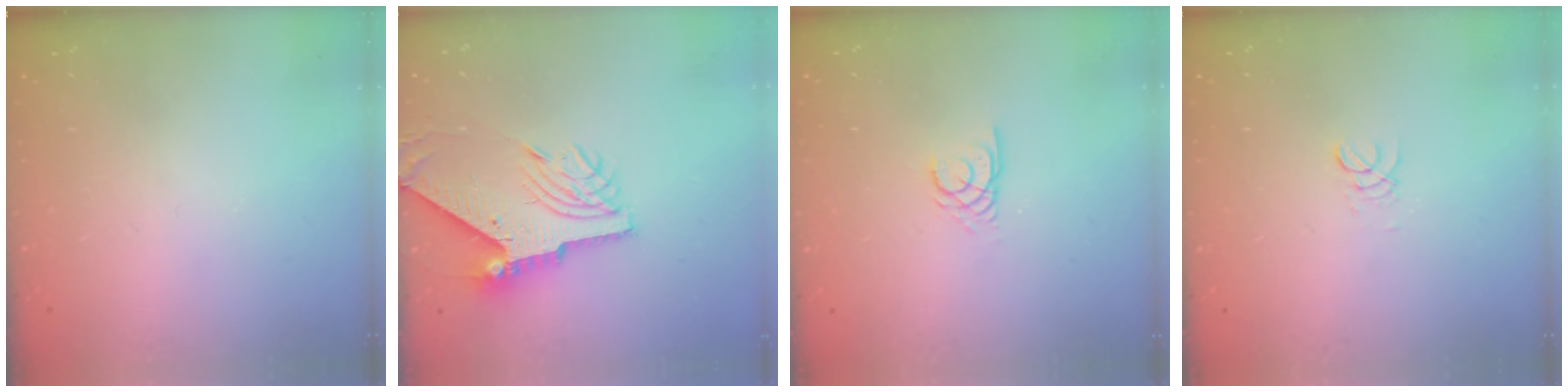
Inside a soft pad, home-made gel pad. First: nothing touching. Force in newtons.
{"total": 10.4, "press": 10.3, "slide": 1.4}
{"total": 2.4, "press": 2.4, "slide": 0.2}
{"total": 2.0, "press": 2.0, "slide": 0.2}